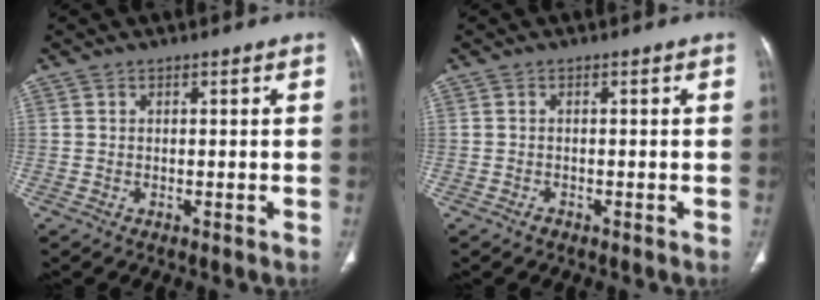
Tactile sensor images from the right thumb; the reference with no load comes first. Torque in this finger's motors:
{"motor_torque": [-0.04, 0.25, -0.32, 0.23, 0.02]}